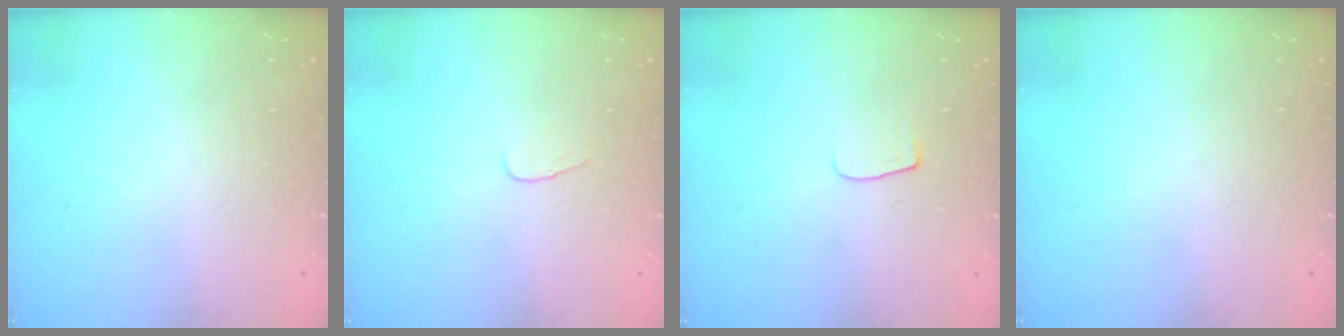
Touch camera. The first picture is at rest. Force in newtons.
{"total": 2.8, "press": 2.8, "slide": 0.3}
{"total": 4.5, "press": 4.4, "slide": 0.6}
{"total": 0.0}